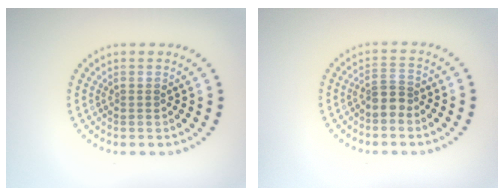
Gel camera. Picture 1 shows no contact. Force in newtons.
{"total": 2.0, "press": 1.6, "slide": 1.2}